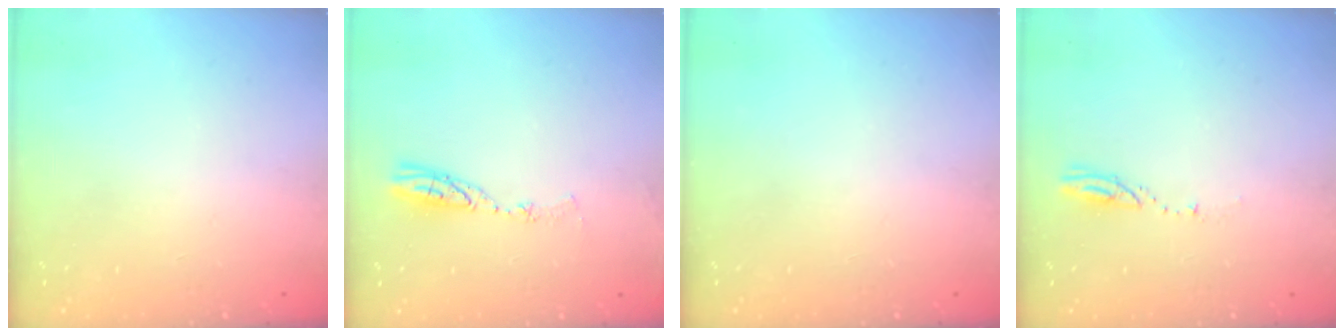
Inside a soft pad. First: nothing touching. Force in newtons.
{"total": 5.9, "press": 5.8, "slide": 0.7}
{"total": 0.0}
{"total": 3.2, "press": 3.2, "slide": 0.4}